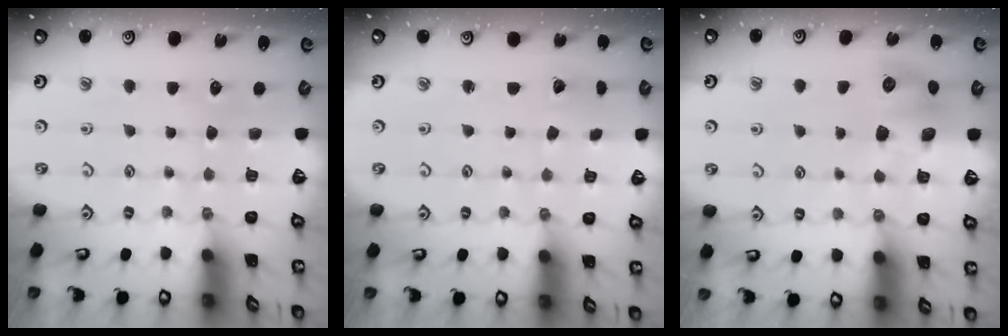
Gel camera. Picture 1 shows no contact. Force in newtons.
{"total": 1.9, "press": 1.9, "slide": 0.0}
{"total": 10.1, "press": 10.1, "slide": 0.6}